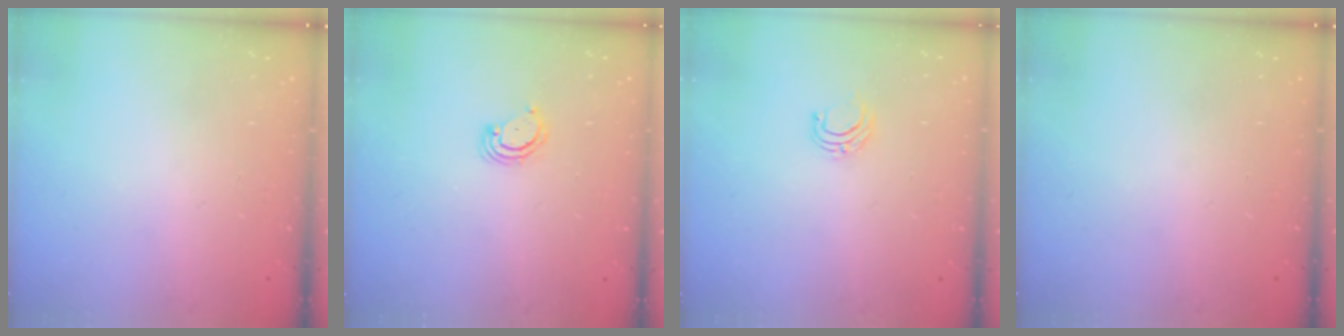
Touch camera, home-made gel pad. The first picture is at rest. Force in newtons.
{"total": 2.9, "press": 2.9, "slide": 0.3}
{"total": 4.8, "press": 4.8, "slide": 0.3}
{"total": 0.0}